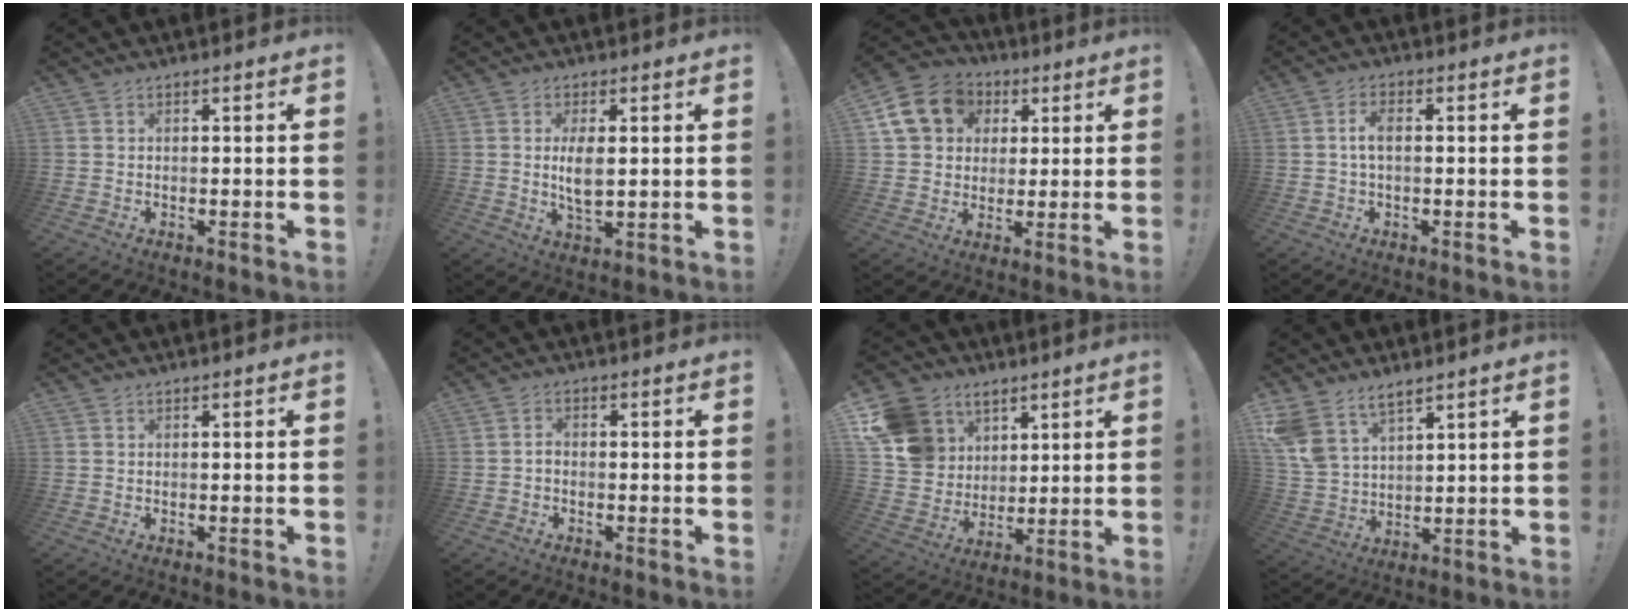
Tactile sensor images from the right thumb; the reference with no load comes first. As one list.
[{"total": 6.1, "force": [0.9, 2.5, 5.5], "torque": [-0.101, -0.016, 0.007]}, {"total": 15.0, "force": [4.9, 12.6, 6.4], "torque": [-0.096, -0.003, 0.106]}, {"total": 4.0, "force": [0.2, 1.8, 3.6], "torque": [-0.067, 0.010, 0.003]}, {"total": 0.0}, {"total": 1.5, "force": [-1.0, 0.6, 0.9], "torque": [-0.022, 0.007, -0.017]}, {"total": 14.4, "force": [7.0, 11.8, 4.3], "torque": [-0.078, -0.035, 0.150]}, {"total": 9.5, "force": [7.1, 4.8, 4.0], "torque": [-0.084, -0.035, 0.143]}]